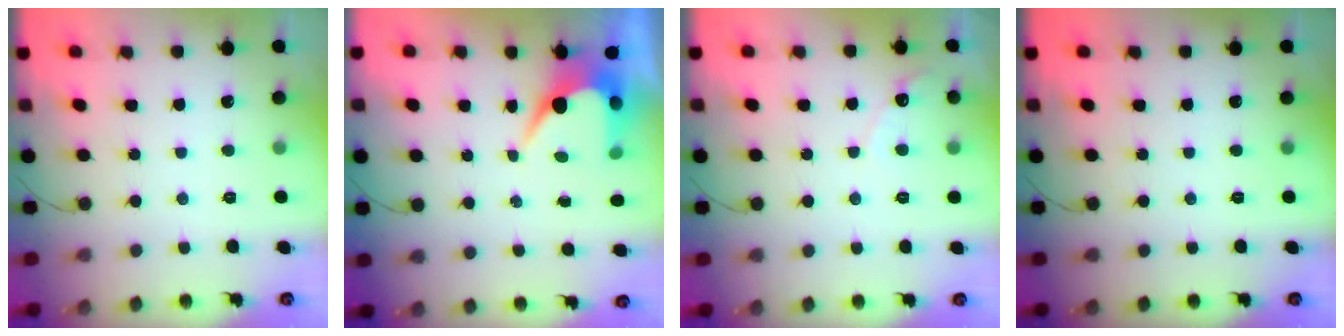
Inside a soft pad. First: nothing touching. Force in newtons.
{"total": 6.7, "press": 6.7, "slide": 0.3}
{"total": 3.6, "press": 3.6, "slide": 0.2}
{"total": 0.0}